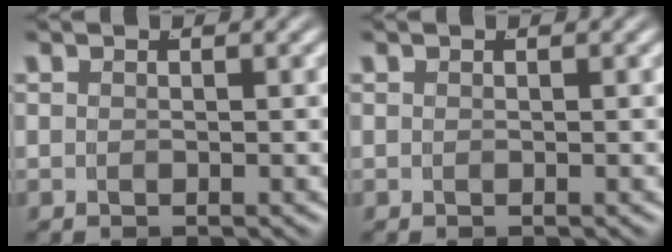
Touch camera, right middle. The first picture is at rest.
{"total": 0.0}